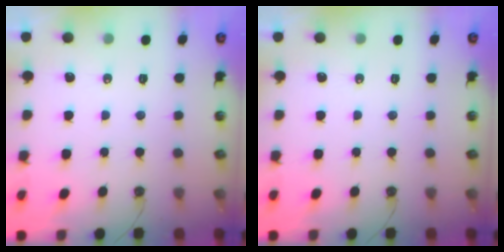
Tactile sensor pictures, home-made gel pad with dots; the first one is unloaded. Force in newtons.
{"total": 0.0}